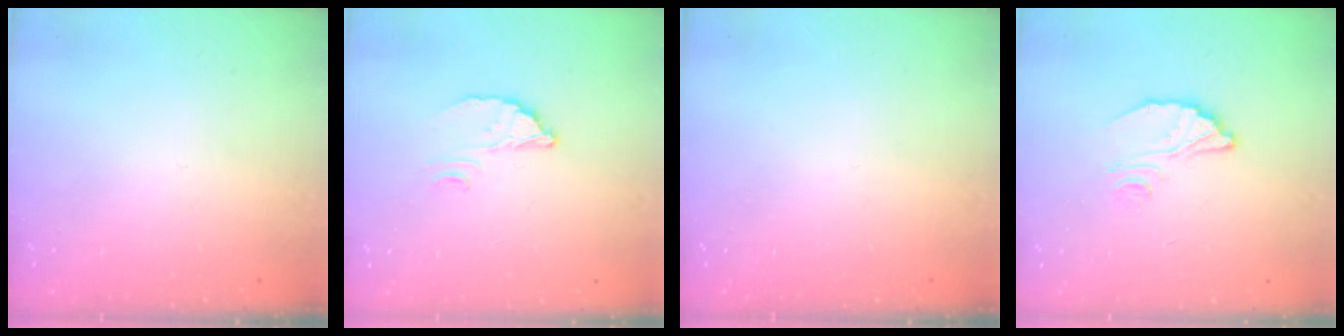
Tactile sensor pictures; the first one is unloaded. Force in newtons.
{"total": 2.8, "press": 2.8, "slide": 0.2}
{"total": 0.0}
{"total": 4.8, "press": 4.8, "slide": 0.2}